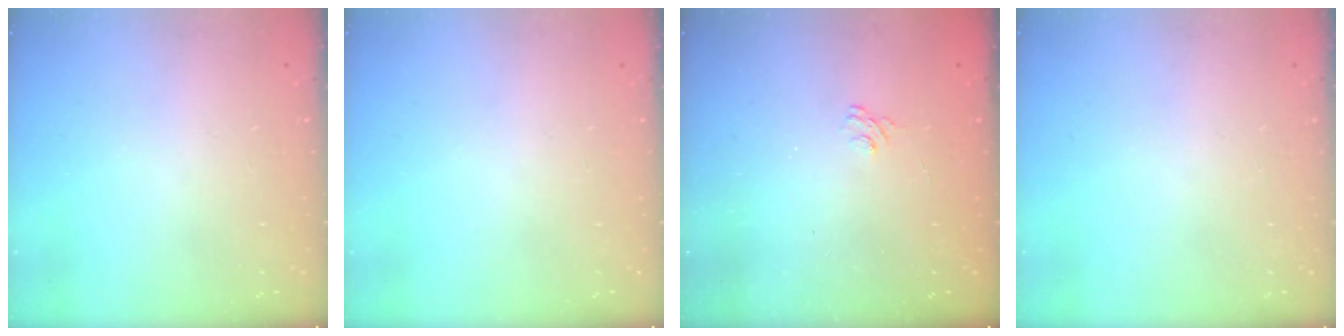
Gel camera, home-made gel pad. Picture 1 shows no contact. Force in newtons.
{"total": 0.0}
{"total": 2.1, "press": 1.6, "slide": 1.3}
{"total": 0.0}